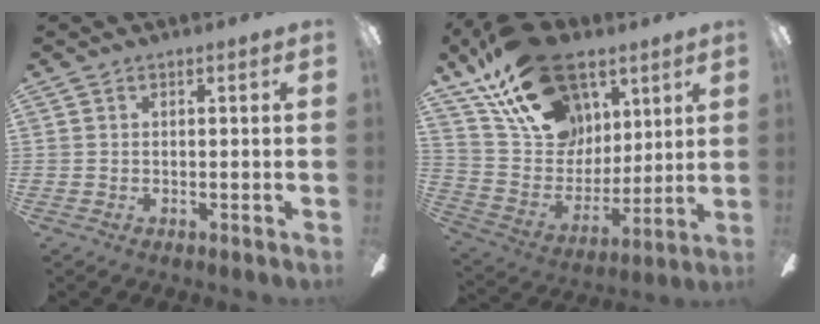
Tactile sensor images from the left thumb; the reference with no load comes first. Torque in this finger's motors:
{"motor_torque": [0.39, 0.39, 1.28, -1.49, 0.44]}